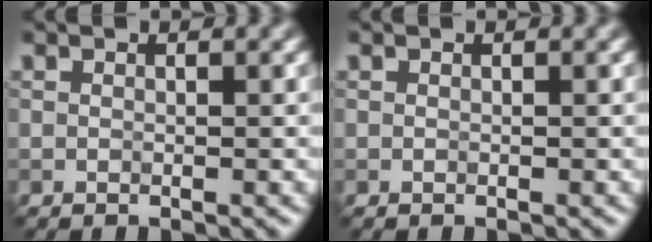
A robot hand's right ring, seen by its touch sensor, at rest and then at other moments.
{"total": 0.0}